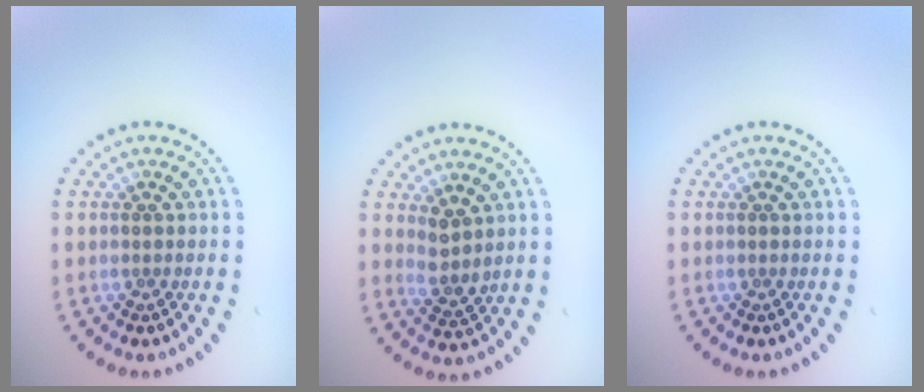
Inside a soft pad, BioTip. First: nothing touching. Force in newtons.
{"total": 2.2, "press": 1.8, "slide": 1.3}
{"total": 0.0}